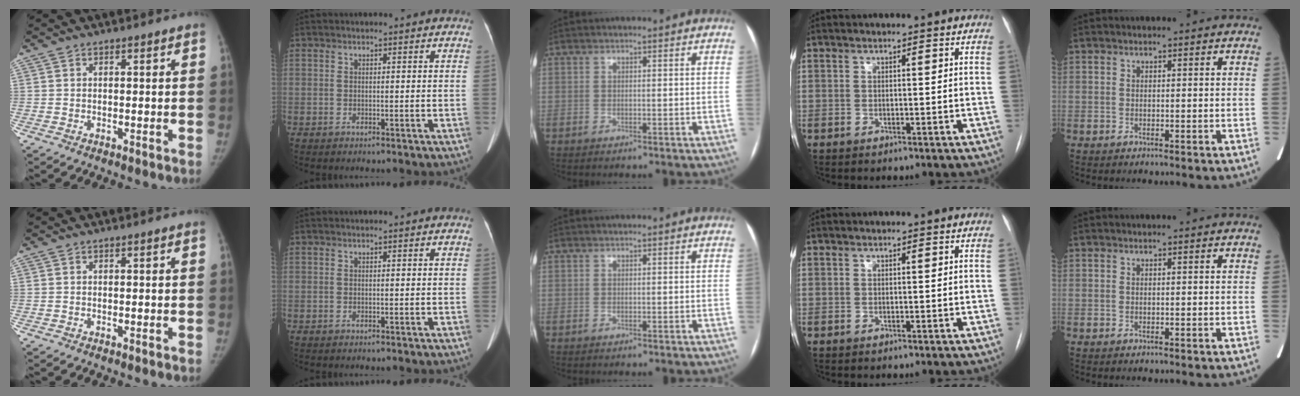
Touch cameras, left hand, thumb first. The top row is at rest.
{}